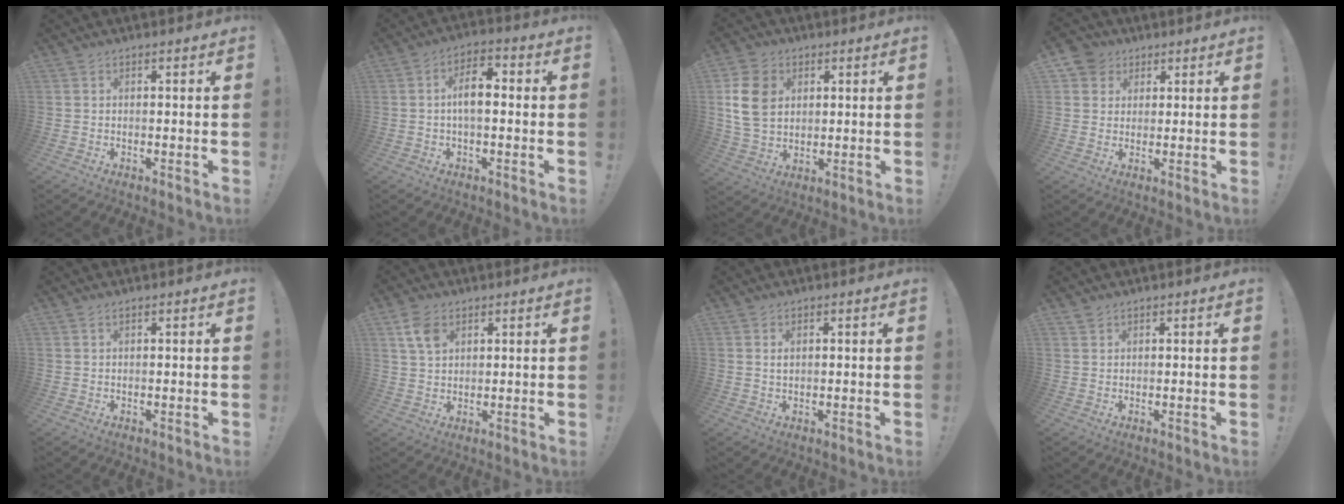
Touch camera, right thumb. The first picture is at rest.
{"total": 8.0, "force": [0.2, 4.0, 6.9], "torque": [-0.107, 0.003, 0.000]}
{"total": 12.3, "force": [3.6, 9.6, 6.8], "torque": [-0.127, -0.003, 0.073]}
{"total": 6.0, "force": [2.8, 5.2, 1.0], "torque": [-0.020, -0.010, 0.056]}
{"total": 0.7, "force": [0.5, 0.3, 0.4], "torque": [-0.009, 0.001, 0.009]}
{"total": 6.7, "force": [3.2, 4.5, 3.7], "torque": [-0.066, -0.004, 0.065]}
{"total": 1.1, "force": [0.7, 0.7, 0.5], "torque": [-0.008, -0.001, 0.011]}
{"total": 1.2, "force": [1.0, 0.5, 0.2], "torque": [0.003, -0.006, 0.019]}